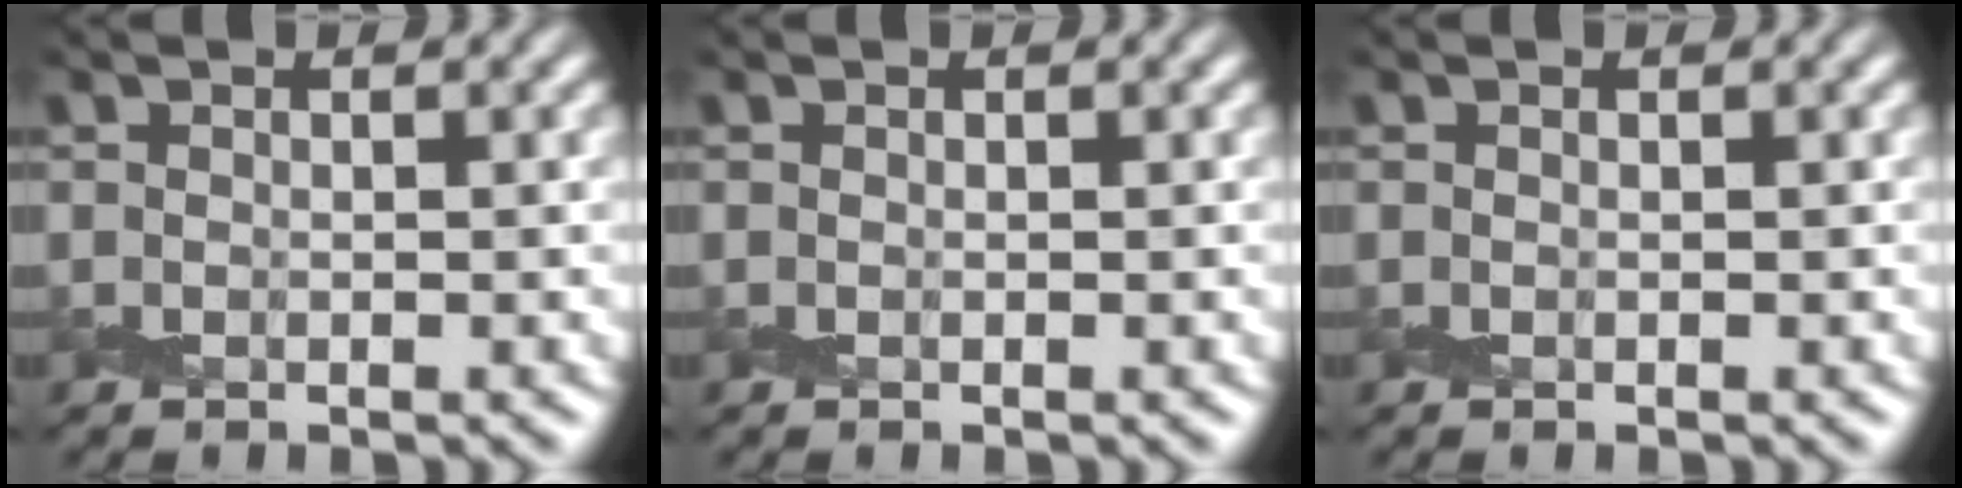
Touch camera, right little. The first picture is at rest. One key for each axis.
{"total": 0.0}
{"total": 0.0}